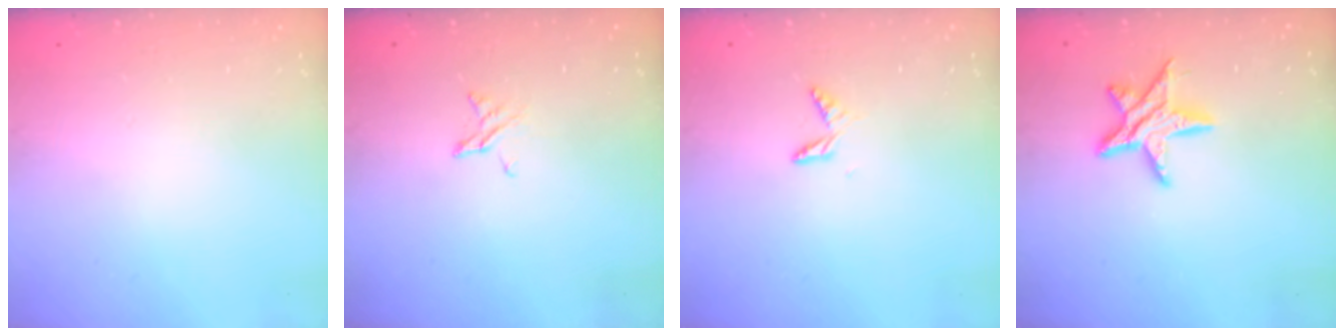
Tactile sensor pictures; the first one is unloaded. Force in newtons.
{"total": 3.0, "press": 3.0, "slide": 0.3}
{"total": 4.6, "press": 4.6, "slide": 0.4}
{"total": 10.6, "press": 10.6, "slide": 0.5}